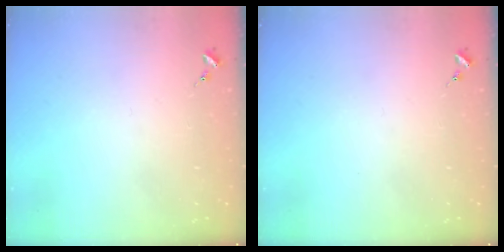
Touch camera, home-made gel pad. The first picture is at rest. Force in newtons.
{"total": 0.0}